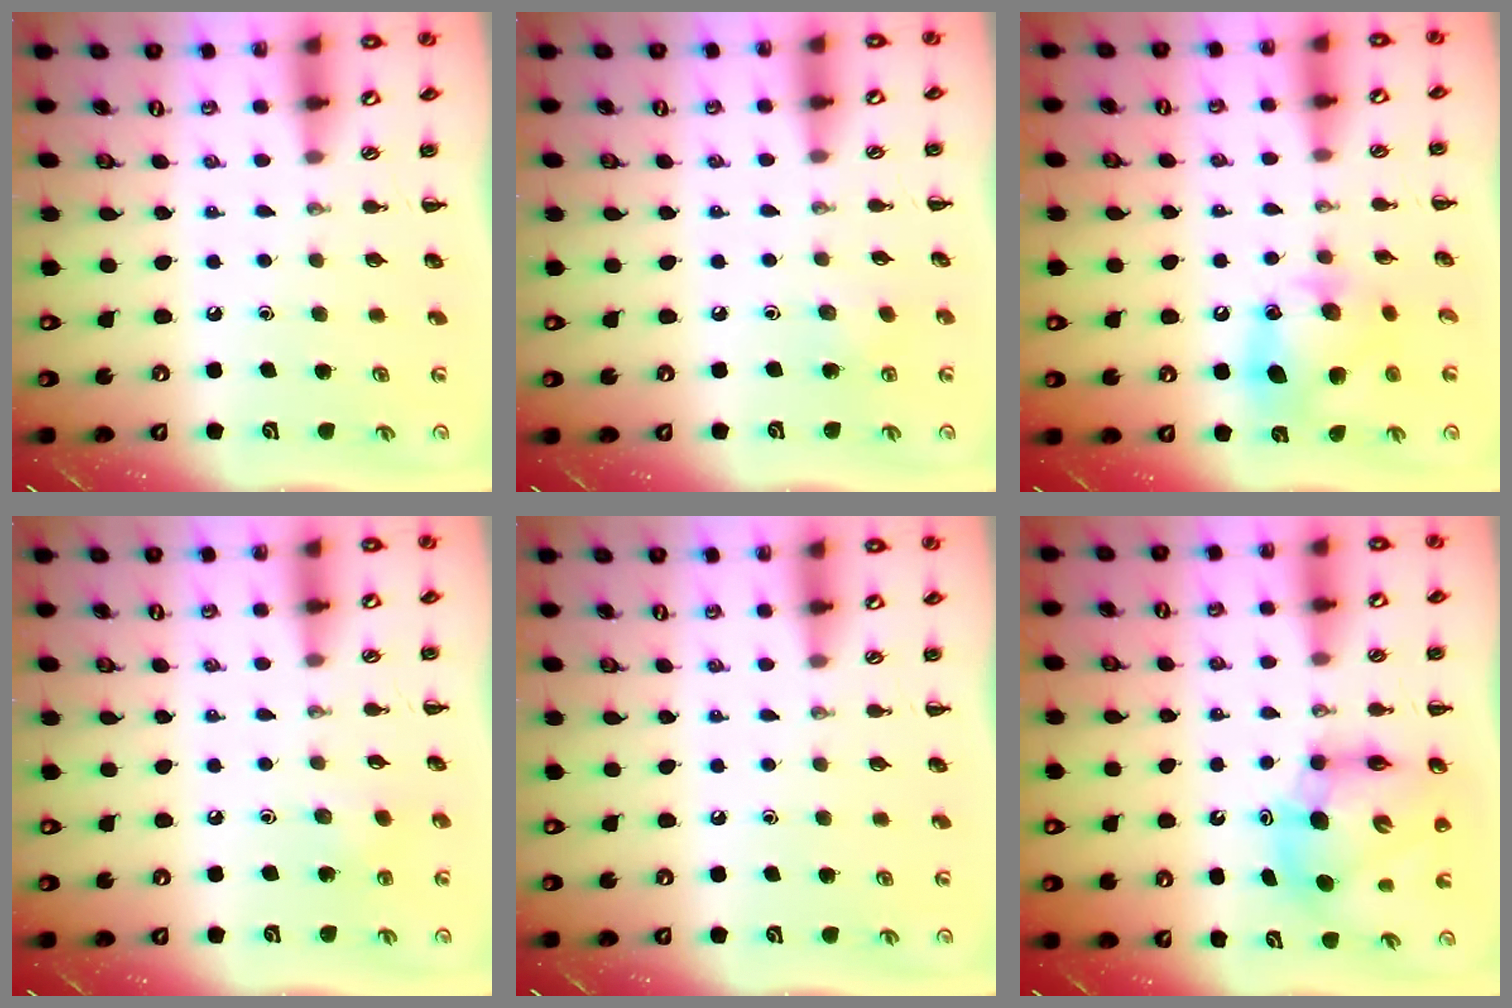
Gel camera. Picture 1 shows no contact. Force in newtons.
{"total": 3.4, "press": 3.3, "slide": 1.0}
{"total": 12.7, "press": 12.5, "slide": 1.8}
{"total": 2.1, "press": 2.0, "slide": 0.8}
{"total": 0.0}
{"total": 10.5, "press": 9.9, "slide": 3.3}